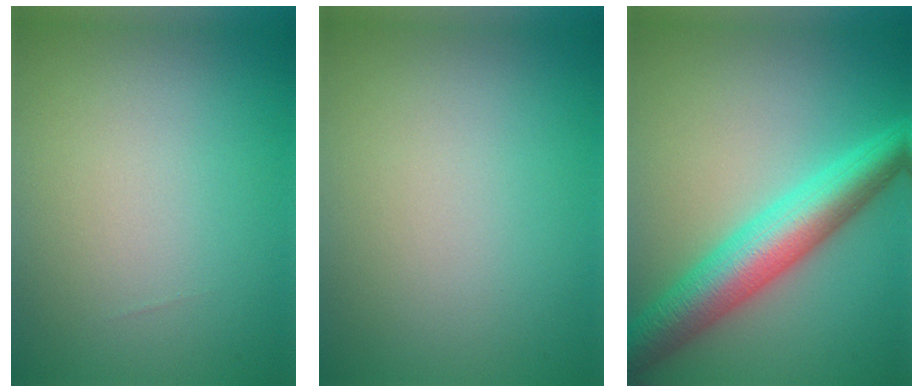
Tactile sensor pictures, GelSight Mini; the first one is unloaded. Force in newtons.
{"total": 0.0}
{"total": 7.4, "press": 7.4, "slide": 0.2}